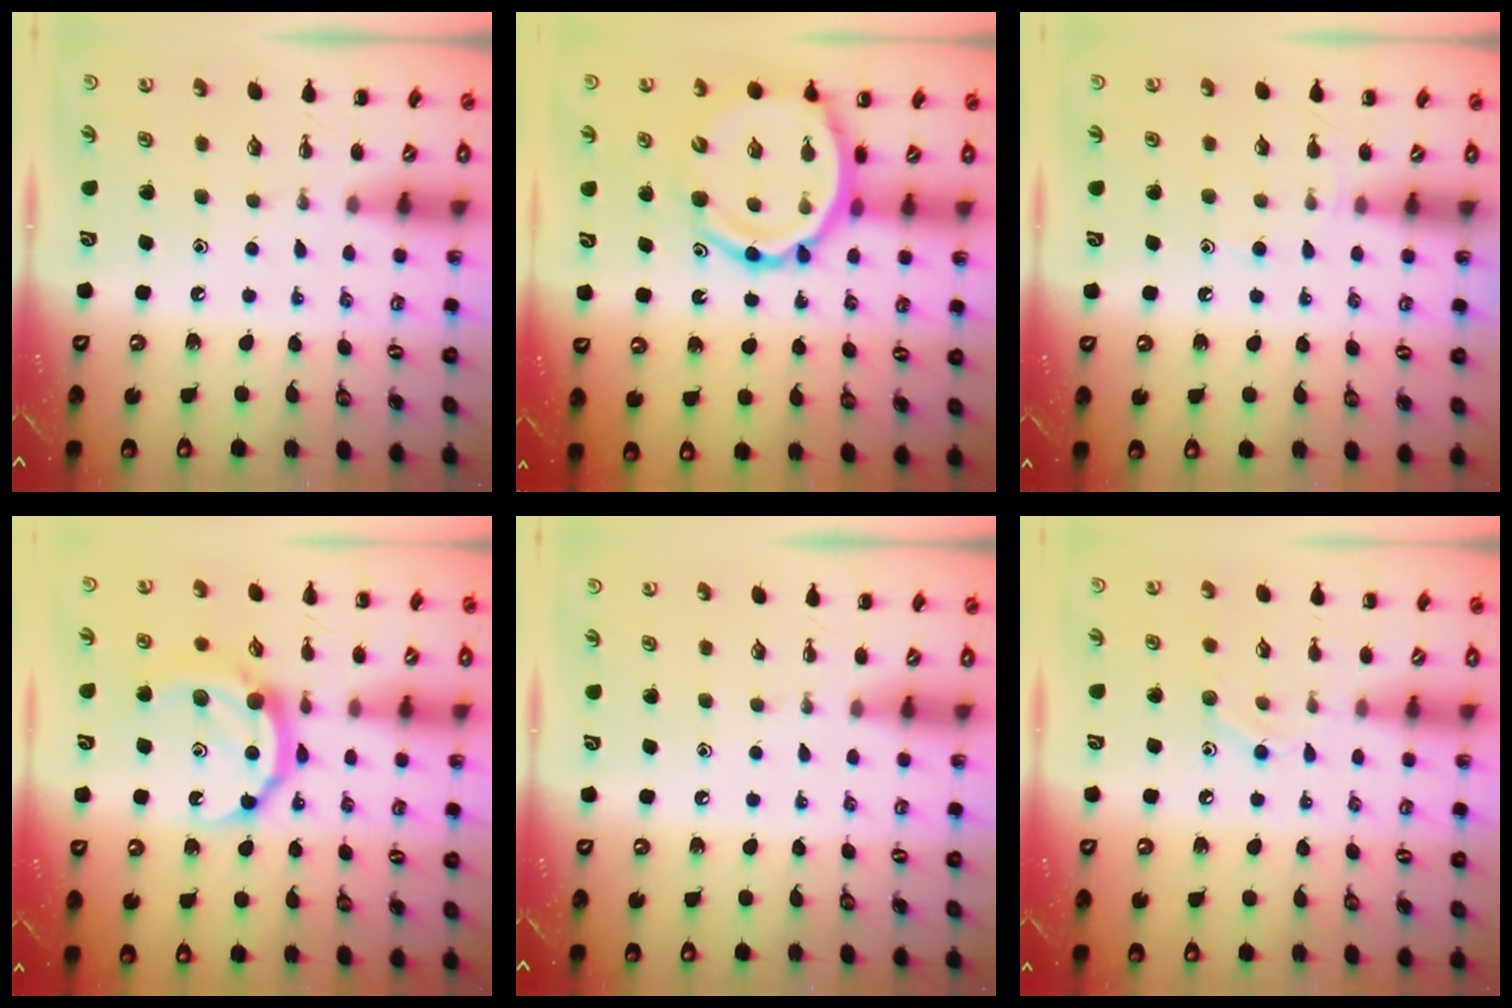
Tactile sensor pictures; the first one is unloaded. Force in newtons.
{"total": 15.0, "press": 14.5, "slide": 3.8}
{"total": 5.7, "press": 5.4, "slide": 1.9}
{"total": 11.3, "press": 11.3, "slide": 0.7}
{"total": 0.0}
{"total": 6.8, "press": 6.6, "slide": 1.3}